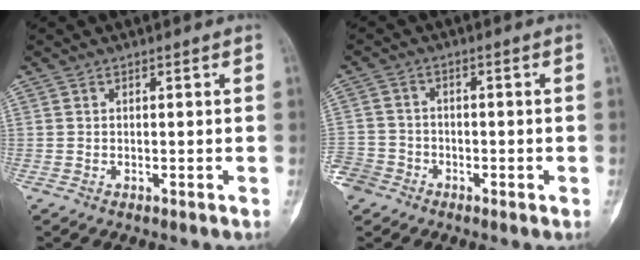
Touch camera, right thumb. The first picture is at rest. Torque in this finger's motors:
{"motor_torque": [0.75, -0.51, 0.15, -0.17, -0.01]}